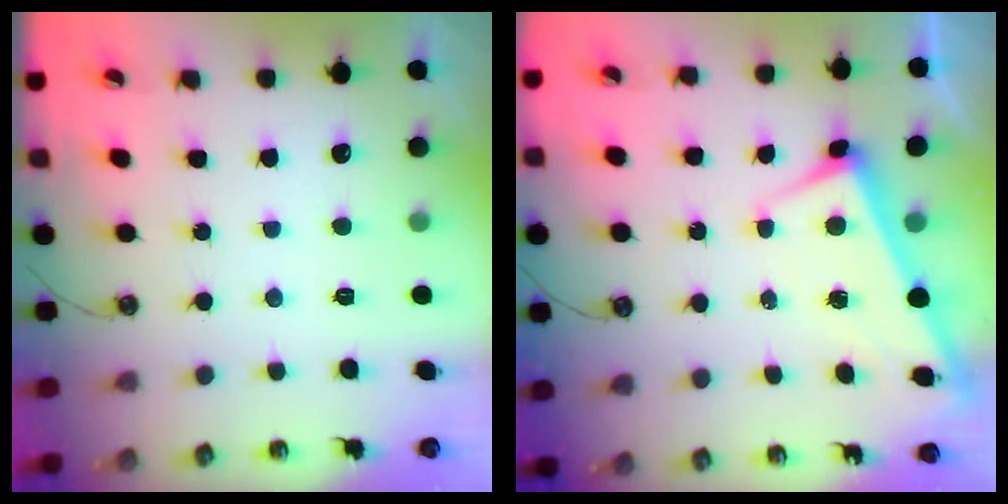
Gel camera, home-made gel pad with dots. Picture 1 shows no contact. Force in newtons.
{"total": 2.7, "press": 2.7, "slide": 0.4}